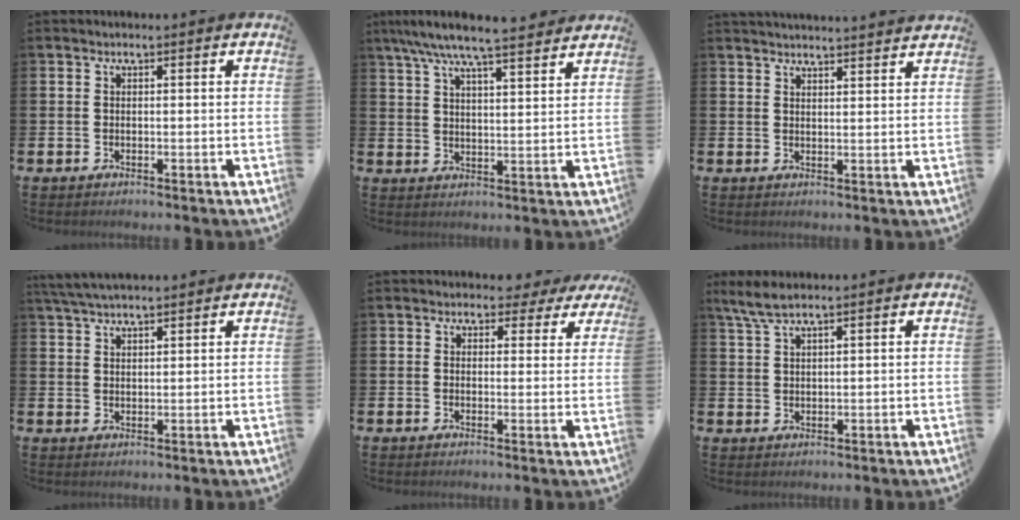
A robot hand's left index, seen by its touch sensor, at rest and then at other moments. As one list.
[{"total": 7.4, "force": [6.9, 0.2, 2.6], "torque": [-0.069, -0.034, 0.122]}, {"total": 3.2, "force": [3.2, -0.2, -0.1], "torque": [-0.003, -0.018, 0.058]}, {"total": 4.1, "force": [3.8, 0.7, 1.5], "torque": [-0.036, -0.007, 0.070]}, {"total": 2.6, "force": [2.0, 1.6, 0.5], "torque": [-0.001, -0.006, 0.029]}, {"total": 3.6, "force": [2.8, 0.4, 2.2], "torque": [-0.048, -0.003, 0.052]}]